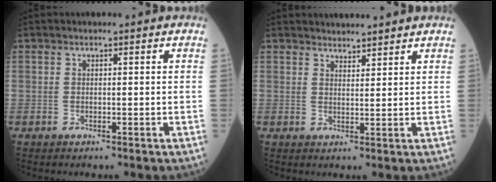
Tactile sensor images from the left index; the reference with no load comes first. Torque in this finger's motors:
{"motor_torque": [-0.62, 0.11, -0.57, -0.03]}